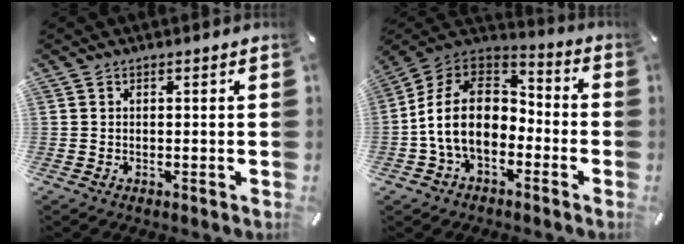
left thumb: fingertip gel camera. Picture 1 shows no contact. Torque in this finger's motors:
{"motor_torque": [2.34, 2.66, 1.58, -0.17, 0.53]}